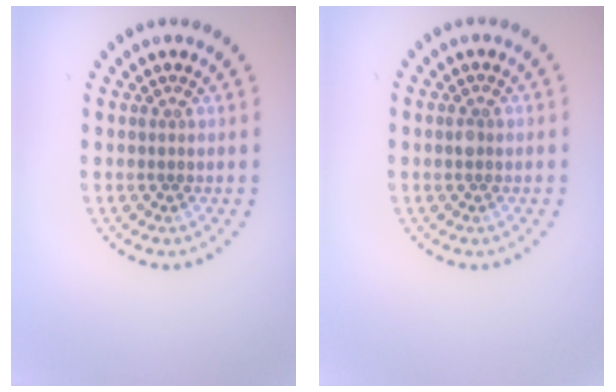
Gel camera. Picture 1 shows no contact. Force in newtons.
{"total": 1.0, "press": 1.0, "slide": 0.2}